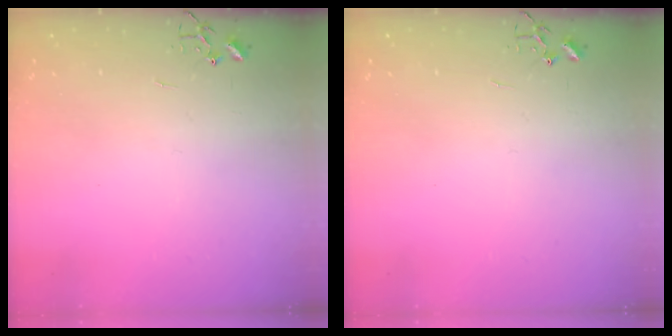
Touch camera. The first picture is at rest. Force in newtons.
{"total": 0.0}